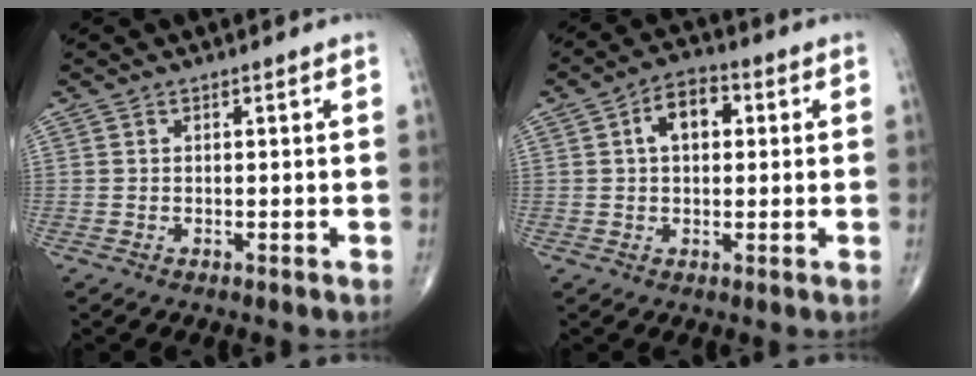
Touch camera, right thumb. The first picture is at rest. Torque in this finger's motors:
{"motor_torque": [0.32, 1.81, 0.88, 0.20, 0.10]}